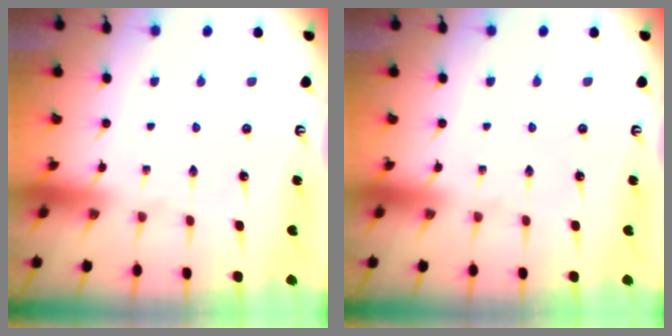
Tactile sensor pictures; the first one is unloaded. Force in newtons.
{"total": 0.0}